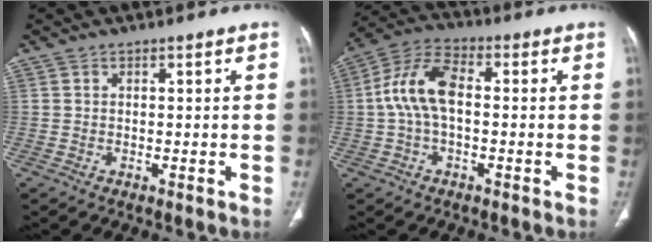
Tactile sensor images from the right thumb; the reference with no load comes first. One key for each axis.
{"total": 10.3, "fx": 0.1, "fy": 5.5, "fz": 8.7, "tx": -0.182, "ty": 0.032, "tz": -0.004}